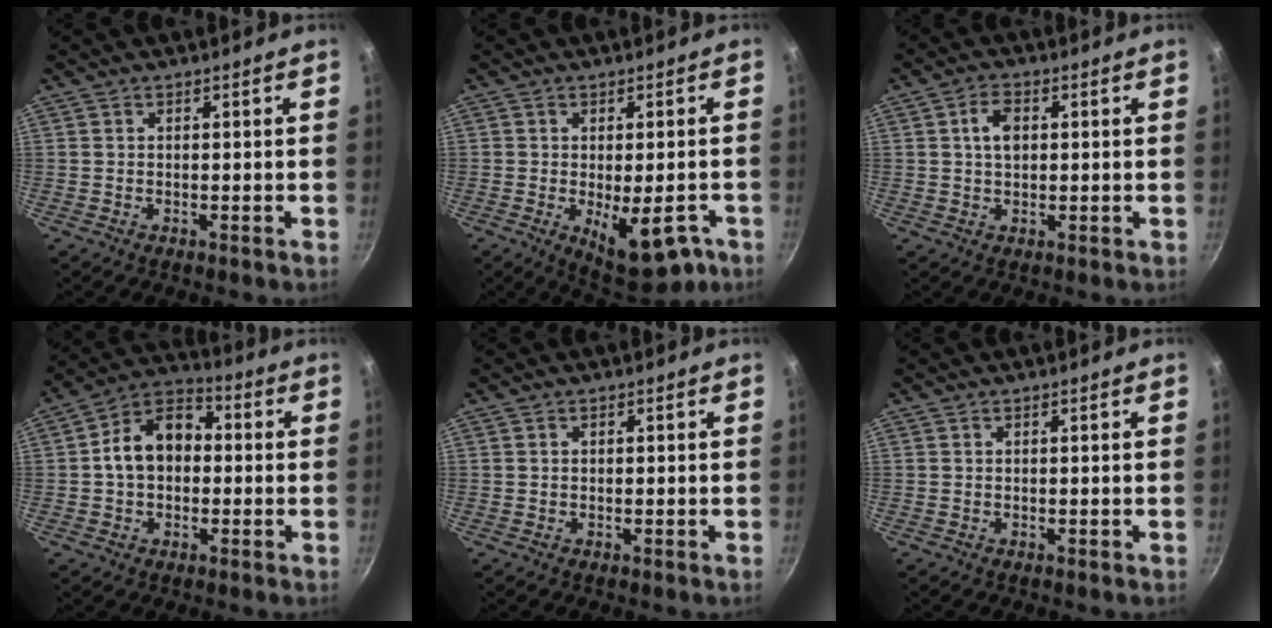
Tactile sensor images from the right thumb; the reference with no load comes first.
{"total": 11.6, "force": [-4.4, 5.0, 9.5], "torque": [-0.091, 0.005, -0.046]}
{"total": 4.4, "force": [0.9, 2.7, 3.3], "torque": [-0.047, 0.005, 0.013]}
{"total": 11.6, "force": [0.1, 8.5, 7.9], "torque": [-0.099, 0.037, -0.017]}
{"total": 0.0}
{"total": 0.0}